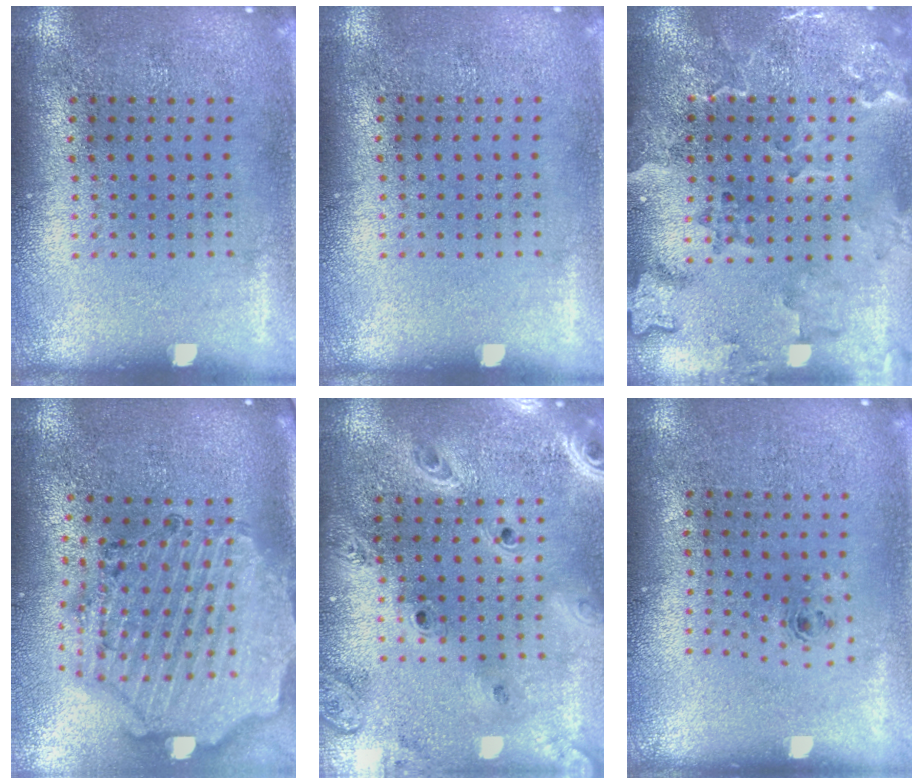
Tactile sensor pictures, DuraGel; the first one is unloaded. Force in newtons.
{"total": 0.0}
{"total": 2.3, "press": 2.2, "slide": 0.8}
{"total": 2.7, "press": 2.5, "slide": 1.1}
{"total": 2.9, "press": 2.5, "slide": 1.6}
{"total": 0.6, "press": 0.2, "slide": 0.6}